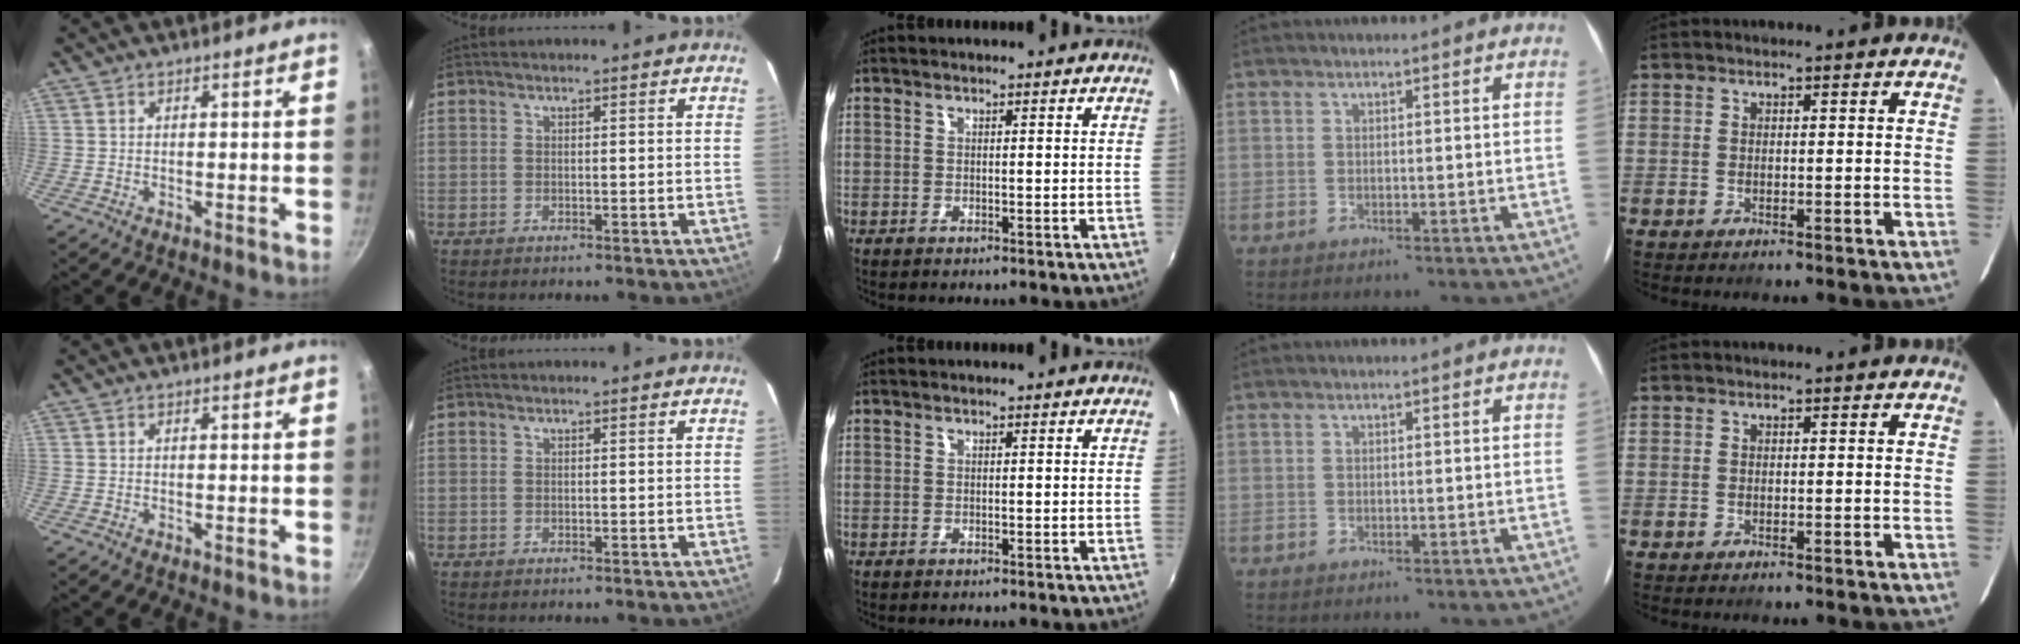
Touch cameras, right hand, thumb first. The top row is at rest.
{}